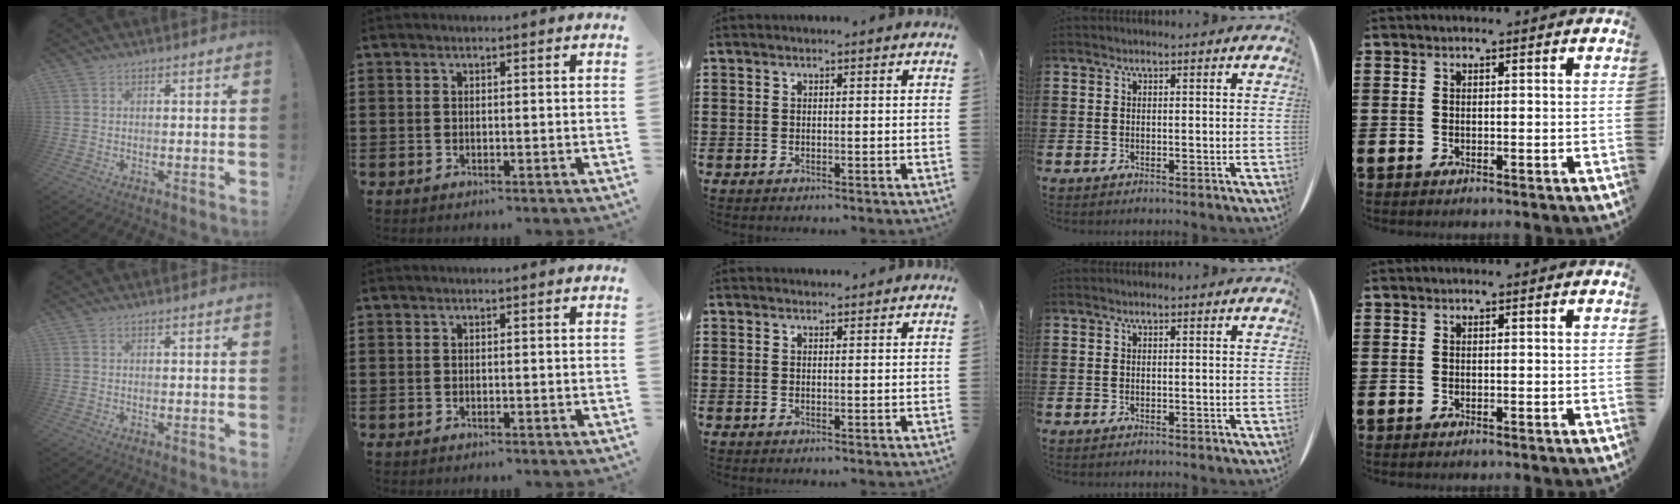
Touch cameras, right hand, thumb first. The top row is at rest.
{"middle": {"total": 1.1, "force": [1.1, 0.2, 0.0], "torque": [0.005, -0.002, 0.019]}}